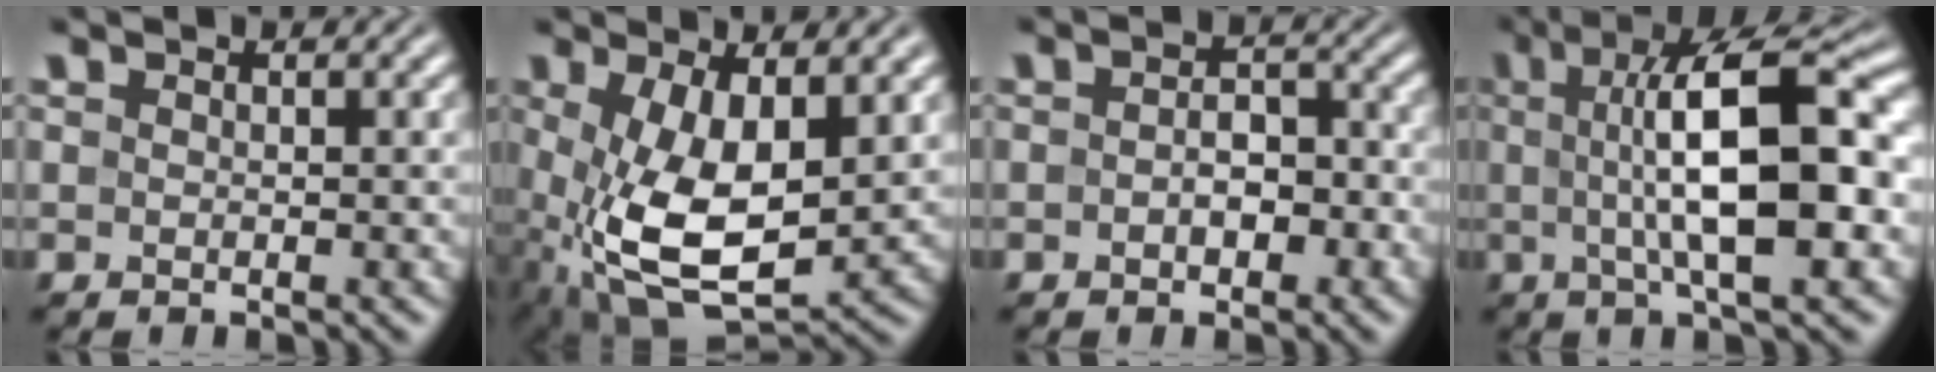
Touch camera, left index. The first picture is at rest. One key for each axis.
{"total": 9.9, "fx": -0.3, "fy": 5.2, "fz": 8.5, "tx": -0.185, "ty": -0.020, "tz": 0.006}
{"total": 2.8, "fx": -0.7, "fy": 1.7, "fz": 2.0, "tx": -0.034, "ty": 0.001, "tz": -0.014}
{"total": 11.4, "fx": 0.8, "fy": 3.3, "fz": 10.9, "tx": -0.155, "ty": 0.015, "tz": 0.005}